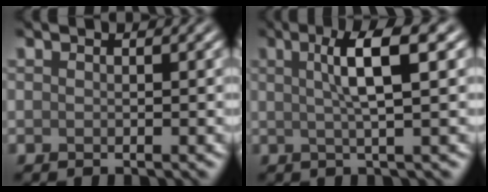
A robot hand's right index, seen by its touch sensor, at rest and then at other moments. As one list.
[{"total": 5.2, "force": [1.4, 0.9, 4.9], "torque": [-0.076, 0.009, 0.019]}]